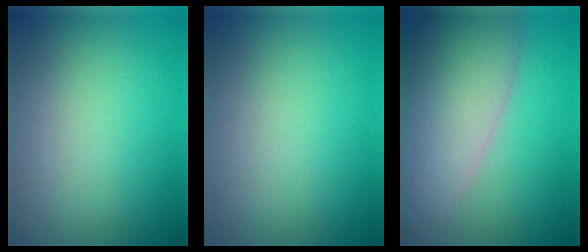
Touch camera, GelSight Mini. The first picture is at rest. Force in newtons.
{"total": 0.0}
{"total": 11.8, "press": 11.7, "slide": 1.0}